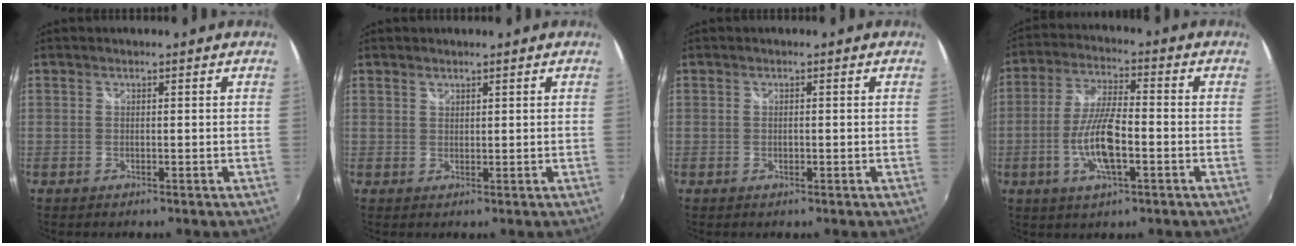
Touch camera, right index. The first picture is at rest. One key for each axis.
{"total": 1.1, "fx": 0.8, "fy": 0.7, "fz": 0.2, "tx": 0.000, "ty": 0.002, "tz": 0.013}
{"total": 0.8, "fx": -0.1, "fy": 0.5, "fz": 0.6, "tx": -0.012, "ty": -0.001, "tz": -0.003}
{"total": 10.6, "fx": -3.1, "fy": 2.8, "fz": 9.7, "tx": -0.198, "ty": -0.002, "tz": -0.061}